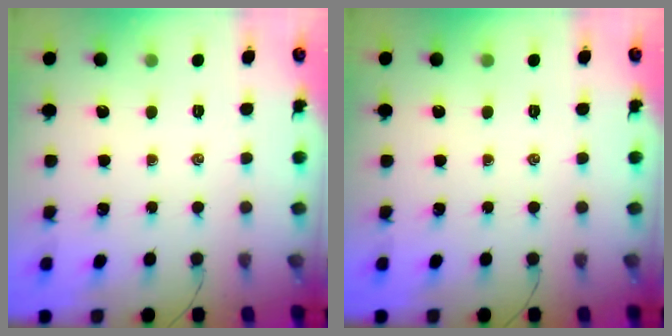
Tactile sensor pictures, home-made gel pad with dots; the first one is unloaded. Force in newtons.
{"total": 0.0}